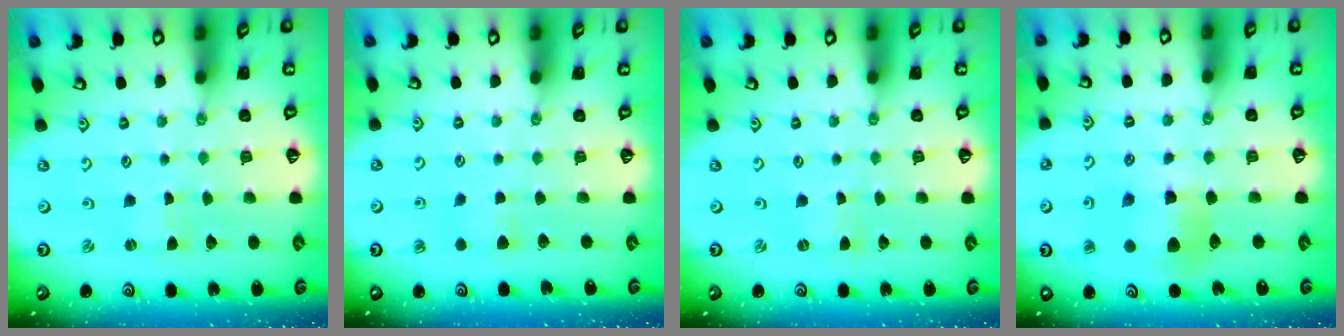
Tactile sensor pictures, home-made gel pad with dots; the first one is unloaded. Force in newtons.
{"total": 4.4, "press": 4.3, "slide": 0.8}
{"total": 0.0}
{"total": 8.8, "press": 8.7, "slide": 0.6}